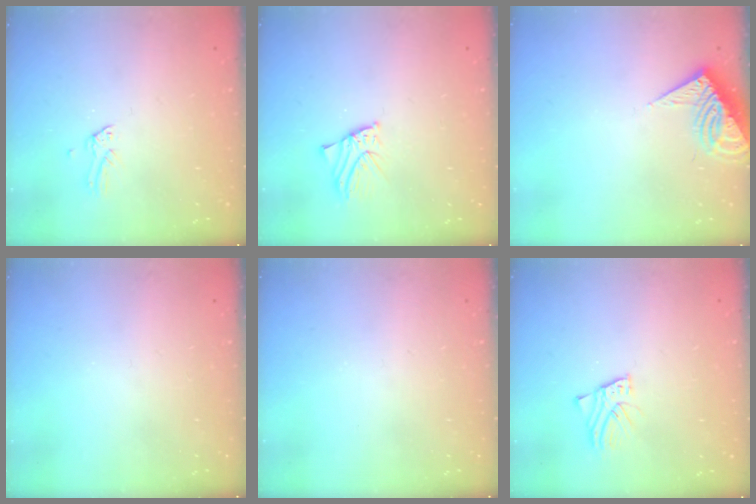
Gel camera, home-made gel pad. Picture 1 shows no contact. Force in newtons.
{"total": 2.4, "press": 2.4, "slide": 0.2}
{"total": 8.0, "press": 7.9, "slide": 0.8}
{"total": 0.0}
{"total": 0.0}
{"total": 2.7, "press": 2.7, "slide": 0.1}